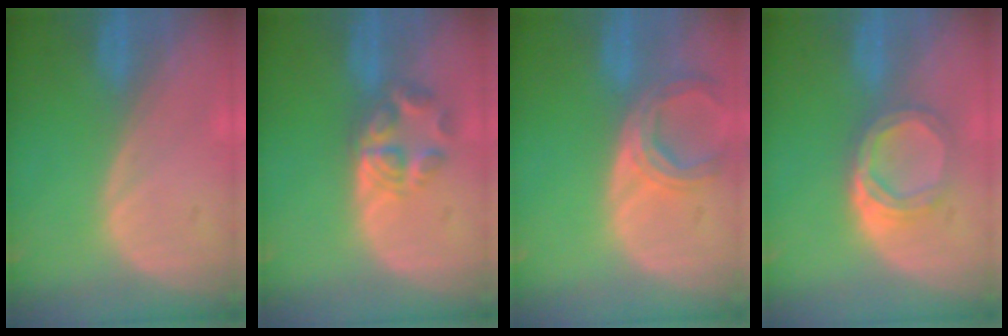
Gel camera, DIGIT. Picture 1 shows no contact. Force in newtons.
{"total": 5.8, "press": 4.9, "slide": 3.0}
{"total": 6.2, "press": 5.7, "slide": 2.5}
{"total": 5.4, "press": 5.0, "slide": 2.2}